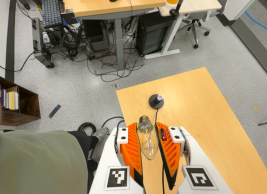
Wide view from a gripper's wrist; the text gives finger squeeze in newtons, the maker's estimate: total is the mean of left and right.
{"total": 19.4, "left": 20.8, "right": 18.1}